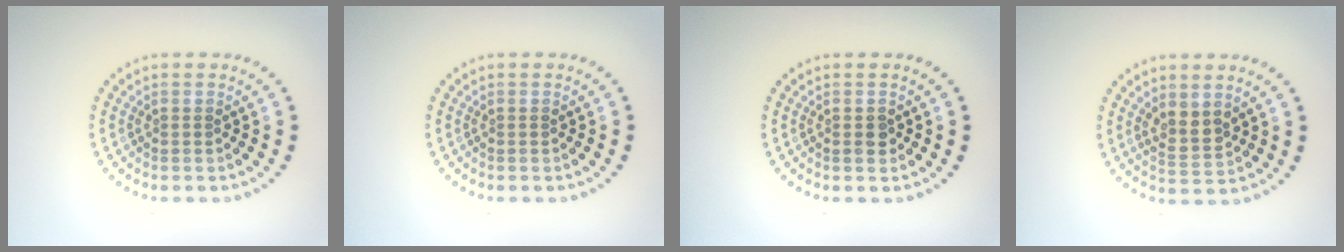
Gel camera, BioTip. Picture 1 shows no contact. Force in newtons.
{"total": 0.0}
{"total": 1.2, "press": 1.1, "slide": 0.4}
{"total": 2.4, "press": 2.2, "slide": 1.0}